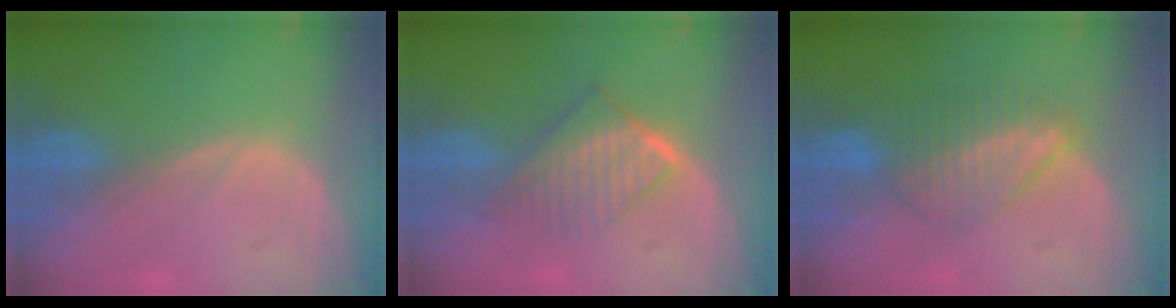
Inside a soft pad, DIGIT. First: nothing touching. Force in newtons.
{"total": 6.7, "press": 6.1, "slide": 2.8}
{"total": 6.4, "press": 6.0, "slide": 2.0}